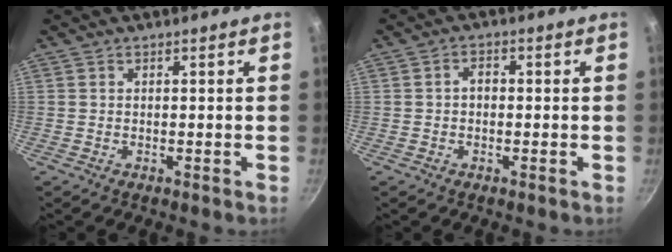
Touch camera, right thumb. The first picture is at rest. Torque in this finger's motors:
{"motor_torque": [-0.54, 0.41, 0.41, -0.08, 0.06]}